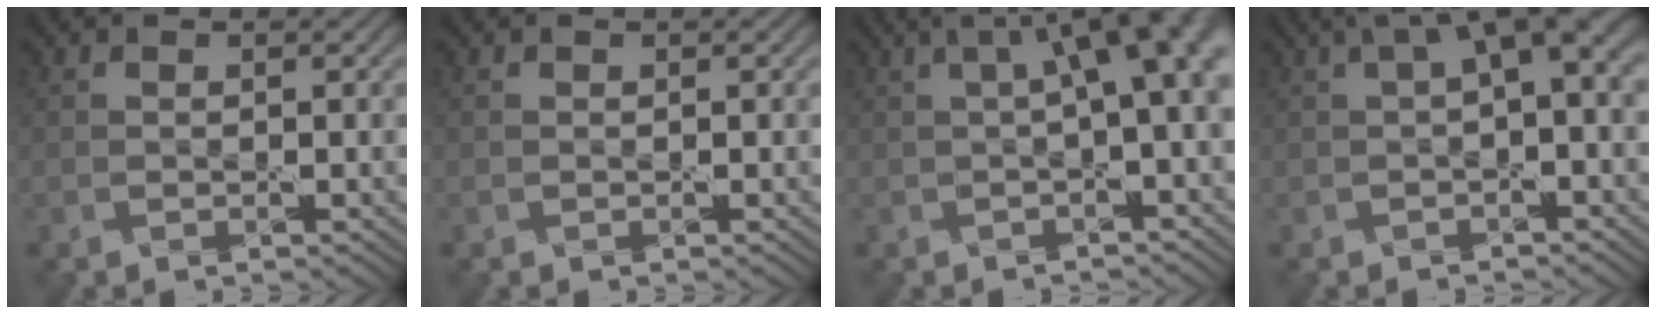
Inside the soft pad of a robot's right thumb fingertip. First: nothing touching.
{"total": 0.0}
{"total": 9.1, "force": [1.4, 2.8, 8.6], "torque": [-0.103, 0.022, 0.022]}
{"total": 6.1, "force": [1.5, 1.7, 5.7], "torque": [-0.086, 0.018, 0.020]}